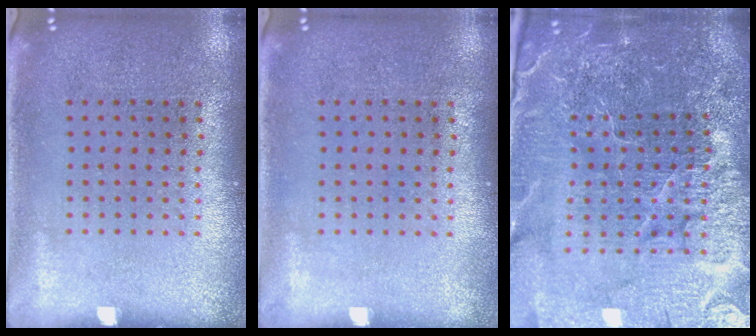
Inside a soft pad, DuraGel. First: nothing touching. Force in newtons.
{"total": 0.0}
{"total": 6.2, "press": 5.5, "slide": 2.8}